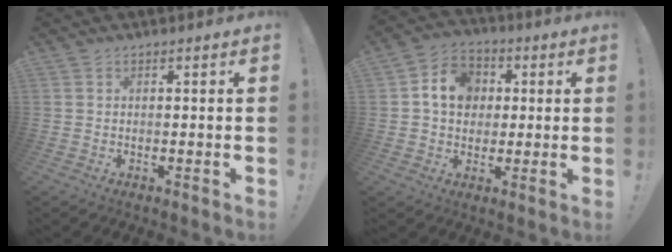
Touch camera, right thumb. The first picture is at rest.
{"total": 11.4, "force": [2.3, 9.7, 5.6], "torque": [-0.070, 0.005, 0.048]}